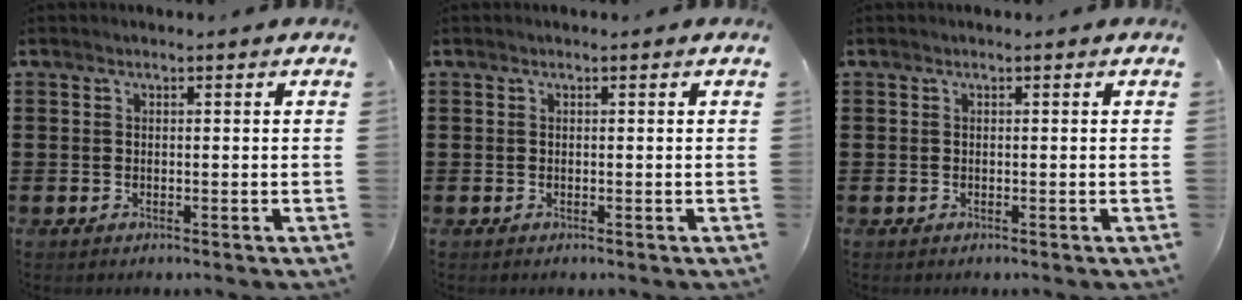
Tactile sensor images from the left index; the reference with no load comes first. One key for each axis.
{"total": 0.0}
{"total": 0.0}